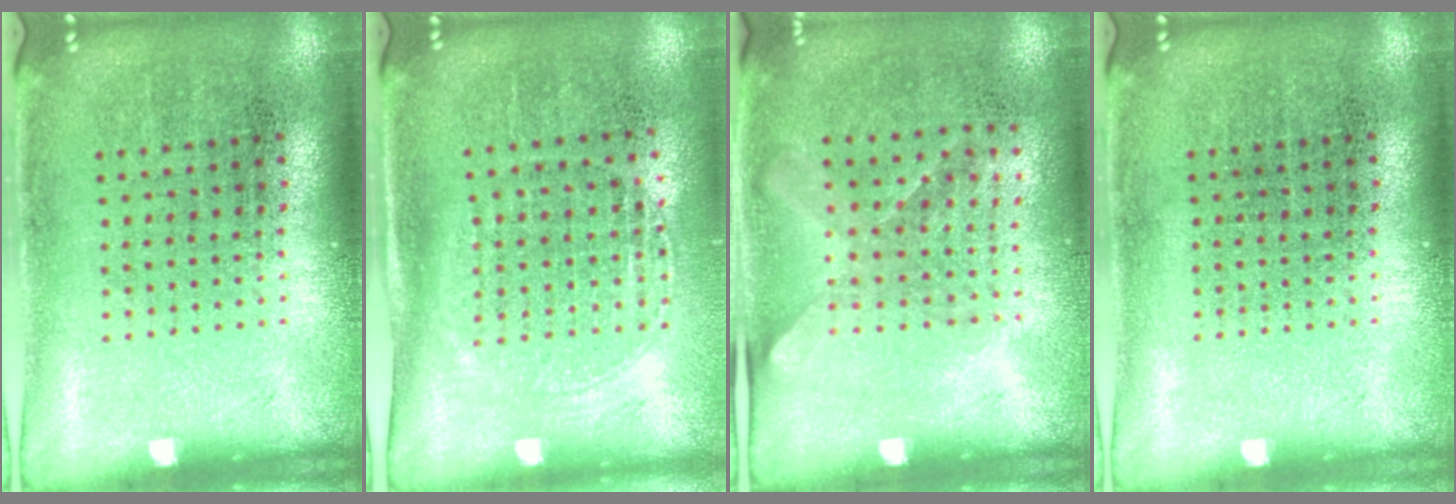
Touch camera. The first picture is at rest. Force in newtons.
{"total": 1.4, "press": 1.2, "slide": 0.8}
{"total": 1.3, "press": 1.0, "slide": 0.8}
{"total": 0.0}